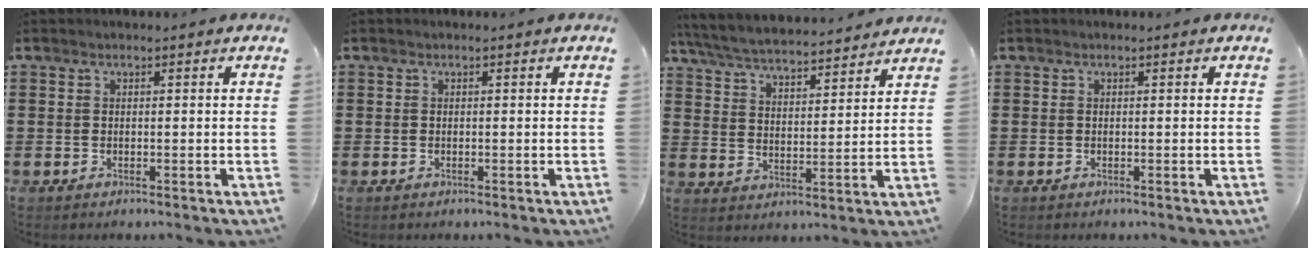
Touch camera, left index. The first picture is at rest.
{"total": 0.0}
{"total": 5.4, "force": [5.2, 0.3, 1.4], "torque": [-0.051, -0.033, 0.088]}
{"total": 0.0}